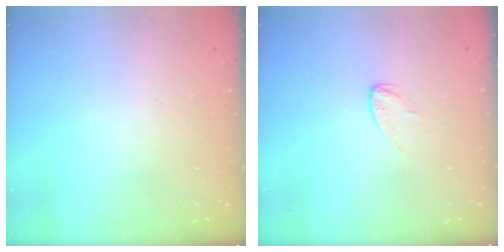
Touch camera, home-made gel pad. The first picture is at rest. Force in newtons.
{"total": 2.1, "press": 2.1, "slide": 0.2}